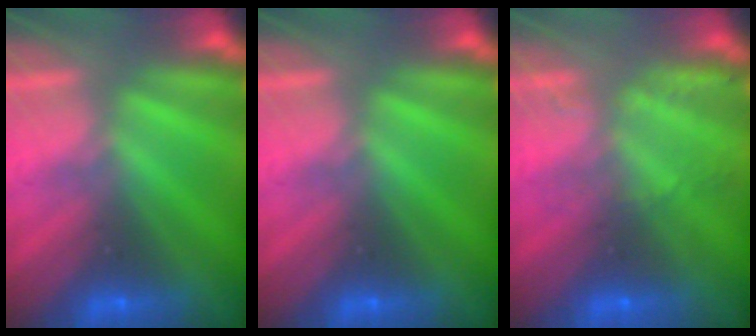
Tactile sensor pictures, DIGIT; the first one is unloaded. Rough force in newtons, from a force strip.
{"total": 0.0}
{"total": 2.2}